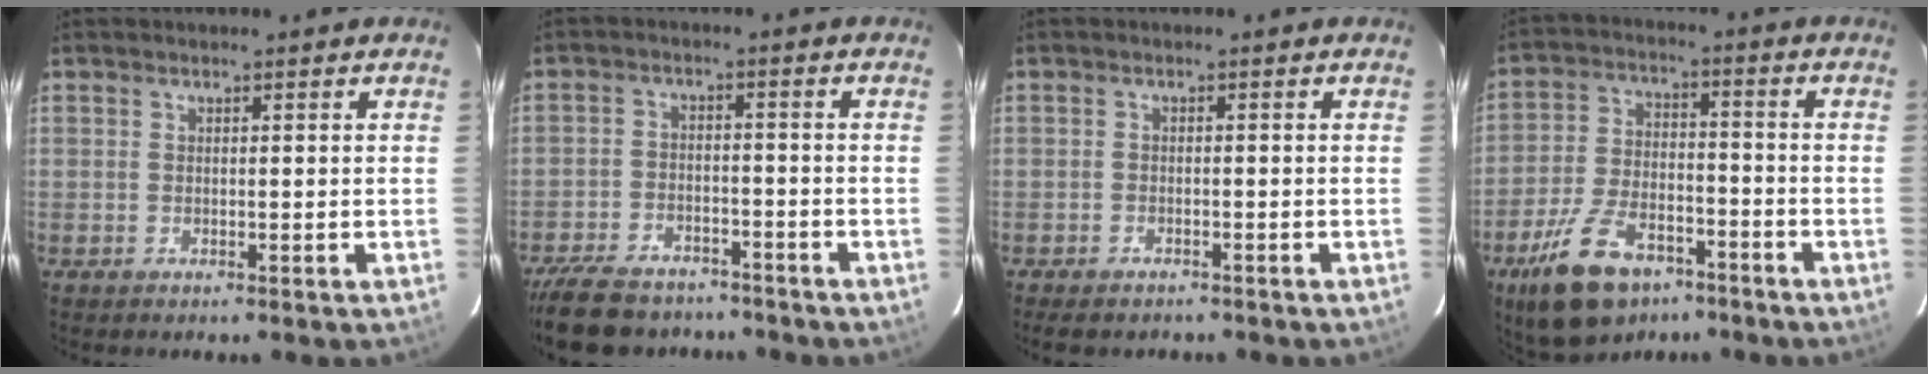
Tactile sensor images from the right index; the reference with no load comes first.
{"total": 14.9, "force": [-12.1, 6.4, 5.8], "torque": [-0.146, 0.002, -0.185]}
{"total": 4.2, "force": [-3.4, 1.8, 1.6], "torque": [-0.041, -0.007, -0.051]}
{"total": 15.5, "force": [-9.8, 7.8, 9.1], "torque": [-0.193, -0.005, -0.165]}